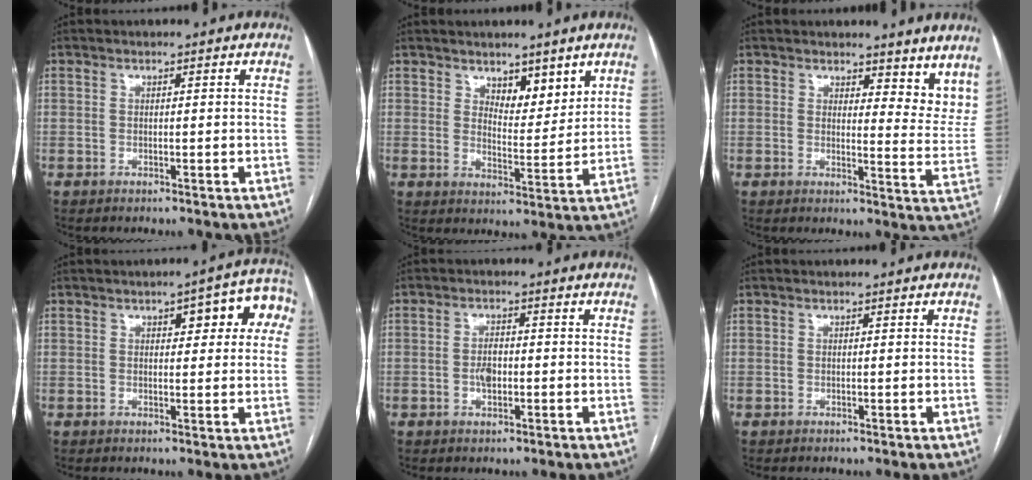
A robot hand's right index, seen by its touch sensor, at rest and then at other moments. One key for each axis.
{"total": 5.7, "fx": 3.8, "fy": 2.5, "fz": 3.5, "tx": -0.047, "ty": -0.010, "tz": 0.064}
{"total": 9.4, "fx": 8.2, "fy": 3.8, "fz": 2.9, "tx": 0.000, "ty": -0.027, "tz": 0.076}
{"total": 8.4, "fx": 2.9, "fy": 2.9, "fz": 7.3, "tx": -0.079, "ty": 0.029, "tz": 0.030}
{"total": 2.6, "fx": -0.4, "fy": 1.4, "fz": 2.2, "tx": -0.036, "ty": 0.003, "tz": -0.006}
{"total": 0.0}